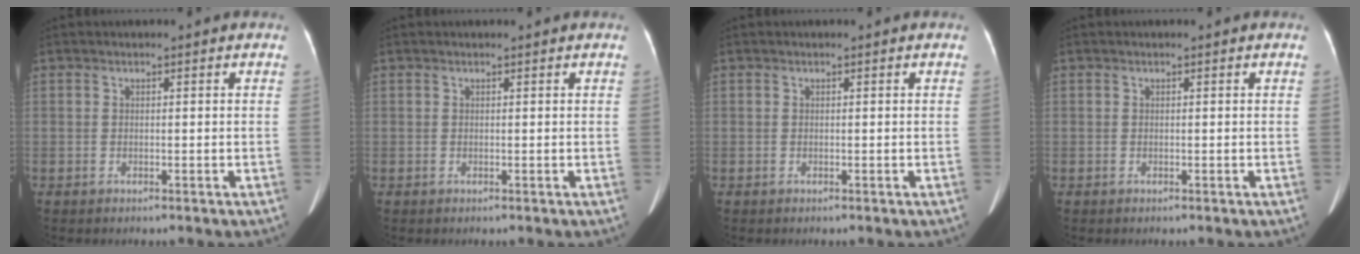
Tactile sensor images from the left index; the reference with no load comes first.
{"total": 0.0}
{"total": 0.0}
{"total": 0.0}